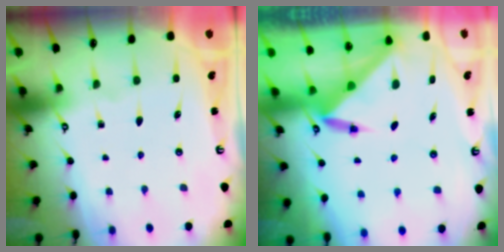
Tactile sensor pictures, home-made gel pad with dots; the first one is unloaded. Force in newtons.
{"total": 3.6, "press": 3.6, "slide": 0.3}